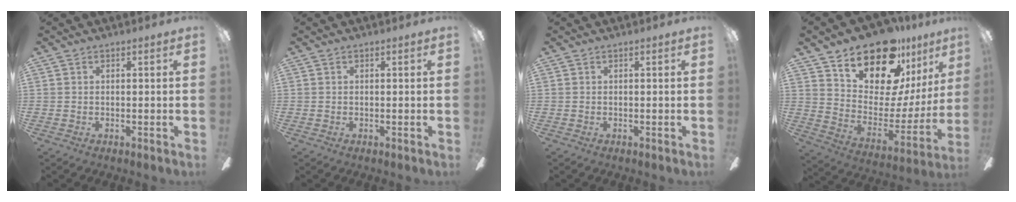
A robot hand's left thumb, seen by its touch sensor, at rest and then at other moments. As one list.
[{"total": 0.0}, {"total": 0.0}, {"total": 20.5, "force": [16.1, 8.6, 9.3], "torque": [-0.159, -0.125, 0.283]}]